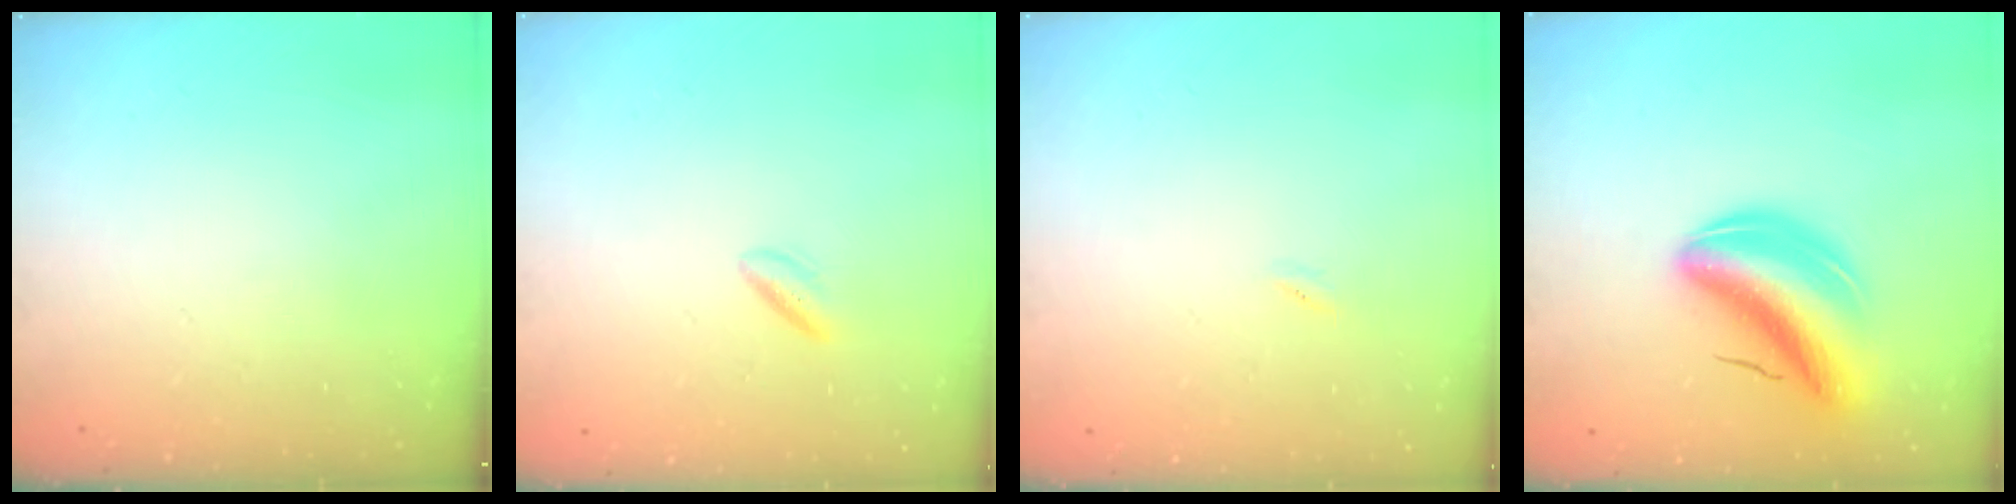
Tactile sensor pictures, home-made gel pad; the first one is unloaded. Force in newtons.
{"total": 2.5, "press": 2.2, "slide": 1.3}
{"total": 0.5, "press": 0.3, "slide": 0.4}
{"total": 11.1, "press": 10.6, "slide": 3.2}